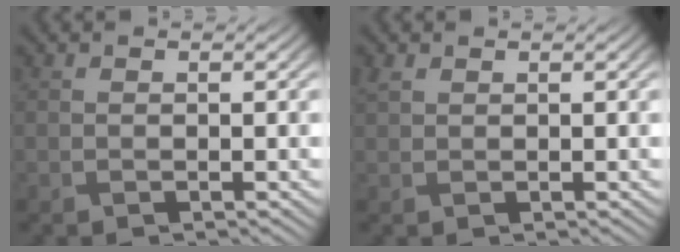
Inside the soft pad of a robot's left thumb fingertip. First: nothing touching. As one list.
[{"total": 1.2, "force": [0.9, 0.7, 0.5], "torque": [-0.017, 0.004, 0.021]}]